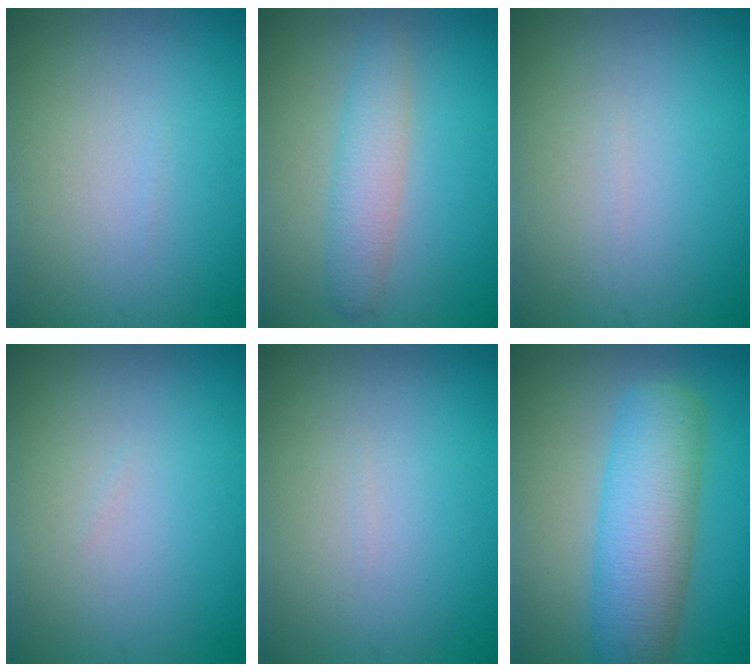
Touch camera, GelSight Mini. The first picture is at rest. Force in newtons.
{"total": 3.0, "press": 3.0, "slide": 0.1}
{"total": 0.0}
{"total": 0.0}
{"total": 0.0}
{"total": 7.5, "press": 7.4, "slide": 0.5}